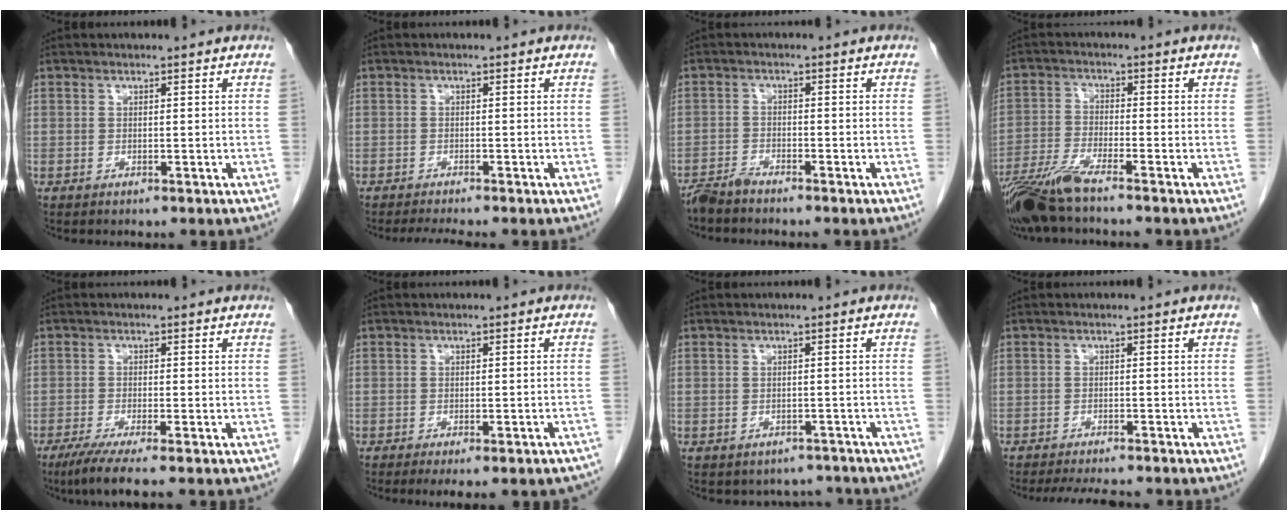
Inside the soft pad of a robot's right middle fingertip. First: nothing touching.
{"total": 2.9, "force": [-2.5, -0.3, 1.3], "torque": [-0.025, -0.010, -0.039]}
{"total": 2.5, "force": [-2.4, 0.1, 0.7], "torque": [-0.016, -0.006, -0.048]}
{"total": 7.7, "force": [-6.2, 0.1, 4.5], "torque": [-0.092, -0.025, -0.121]}
{"total": 5.4, "force": [-3.9, -0.2, 3.8], "torque": [-0.065, -0.016, -0.069]}
{"total": 9.2, "force": [-7.6, 2.1, 4.7], "torque": [-0.052, -0.002, -0.087]}
{"total": 4.2, "force": [-3.7, 2.0, -0.2], "torque": [0.008, 0.012, -0.043]}
{"total": 6.1, "force": [-5.4, 0.9, 2.7], "torque": [-0.039, -0.013, -0.081]}